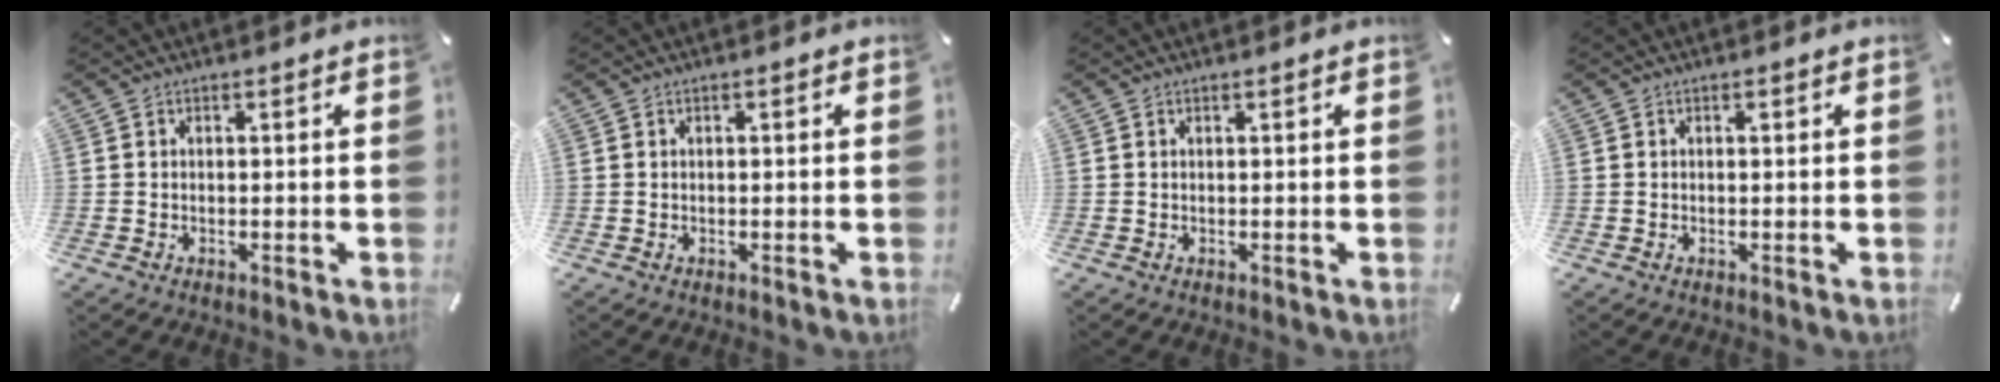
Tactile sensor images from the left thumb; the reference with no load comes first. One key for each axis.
{"total": 0.0}
{"total": 0.0}
{"total": 0.5, "fx": 0.2, "fy": 0.3, "fz": 0.4, "tx": -0.008, "ty": 0.000, "tz": 0.003}